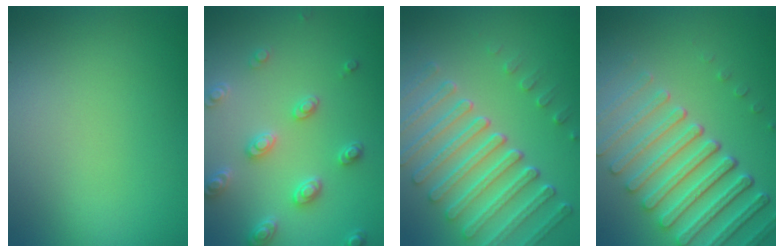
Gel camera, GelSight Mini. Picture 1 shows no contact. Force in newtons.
{"total": 3.6, "press": 3.2, "slide": 1.6}
{"total": 7.1, "press": 5.4, "slide": 4.7}
{"total": 6.7, "press": 5.6, "slide": 3.6}